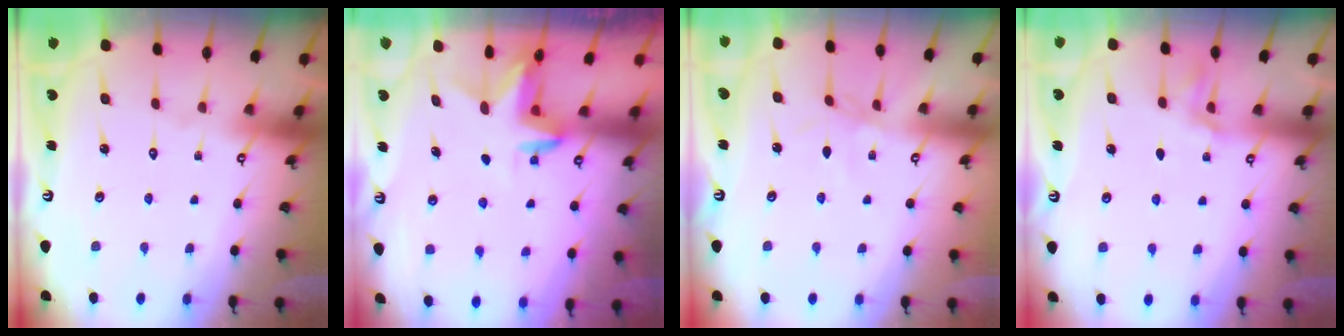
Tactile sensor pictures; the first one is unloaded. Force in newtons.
{"total": 3.0, "press": 3.0, "slide": 0.3}
{"total": 2.2, "press": 2.1, "slide": 0.5}
{"total": 1.4, "press": 1.4, "slide": 0.2}